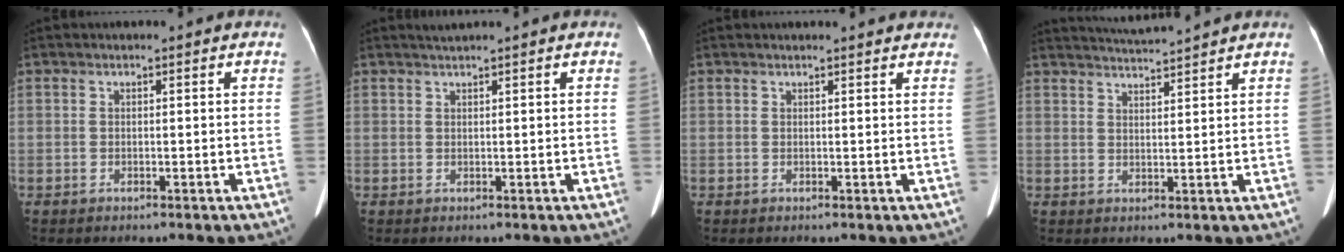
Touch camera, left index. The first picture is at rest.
{"total": 1.0, "force": [0.9, -0.3, 0.4], "torque": [-0.009, 0.007, 0.023]}
{"total": 6.3, "force": [5.9, 1.2, 1.9], "torque": [-0.021, 0.013, 0.052]}
{"total": 5.9, "force": [5.6, -1.2, 1.2], "torque": [-0.024, 0.011, 0.090]}